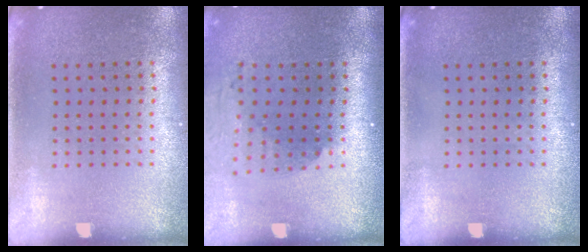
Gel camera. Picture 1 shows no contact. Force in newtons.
{"total": 2.0, "press": 1.5, "slide": 1.4}
{"total": 0.0}